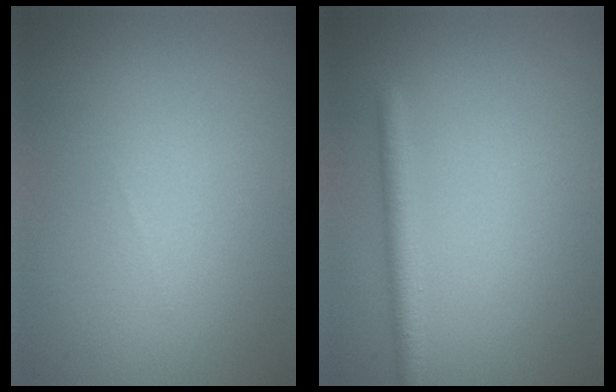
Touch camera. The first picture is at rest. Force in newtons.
{"total": 2.0, "press": 2.0, "slide": 0.1}